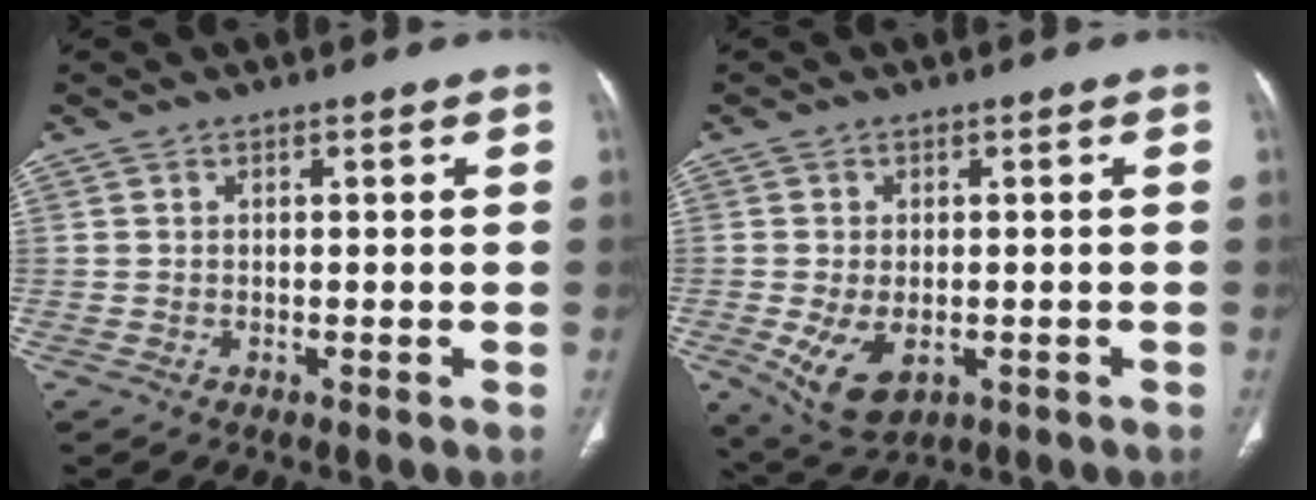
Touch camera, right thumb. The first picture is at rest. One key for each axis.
{"total": 8.0, "fx": -2.1, "fy": 4.8, "fz": 6.0, "tx": -0.107, "ty": -0.008, "tz": -0.022}